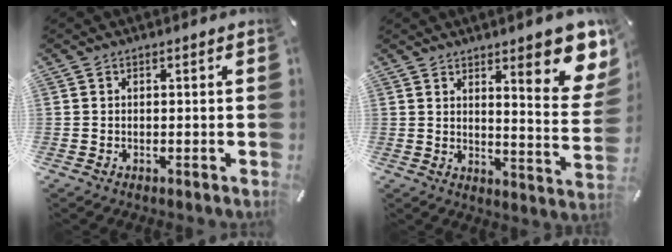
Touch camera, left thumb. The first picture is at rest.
{"total": 14.2, "force": [8.5, 3.4, 10.9], "torque": [-0.140, -0.063, 0.133]}